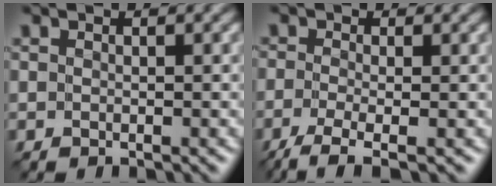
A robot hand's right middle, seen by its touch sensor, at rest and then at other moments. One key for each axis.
{"total": 3.6, "fx": -2.3, "fy": 0.7, "fz": 2.8, "tx": -0.053, "ty": -0.004, "tz": -0.053}